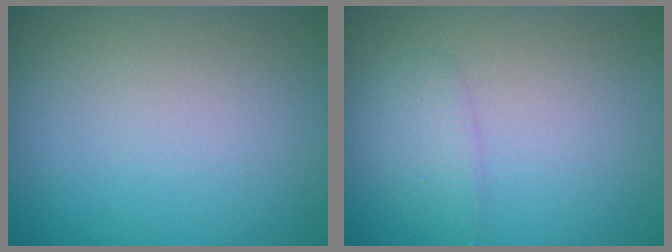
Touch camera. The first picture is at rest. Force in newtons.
{"total": 1.4, "press": 1.4, "slide": 0.1}